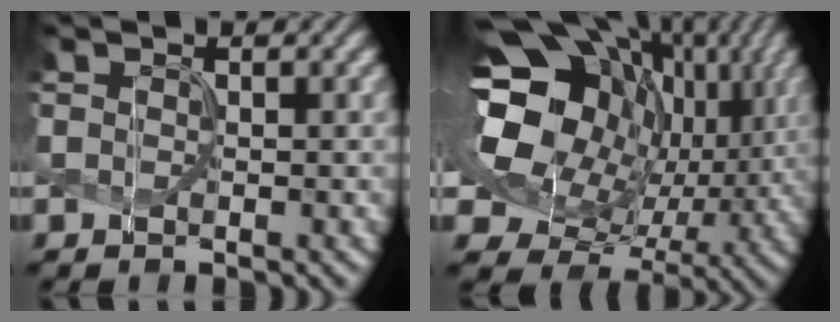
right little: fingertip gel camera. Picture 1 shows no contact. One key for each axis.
{"total": 18.7, "fx": 5.4, "fy": 13.1, "fz": 12.1, "tx": -0.213, "ty": 0.021, "tz": 0.107}